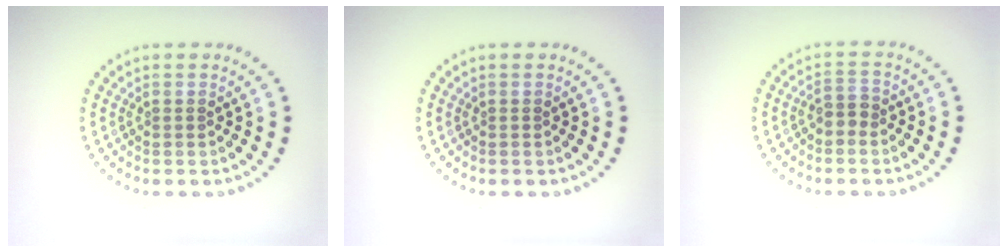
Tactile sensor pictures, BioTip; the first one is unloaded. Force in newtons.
{"total": 0.0}
{"total": 1.5, "press": 1.2, "slide": 0.9}